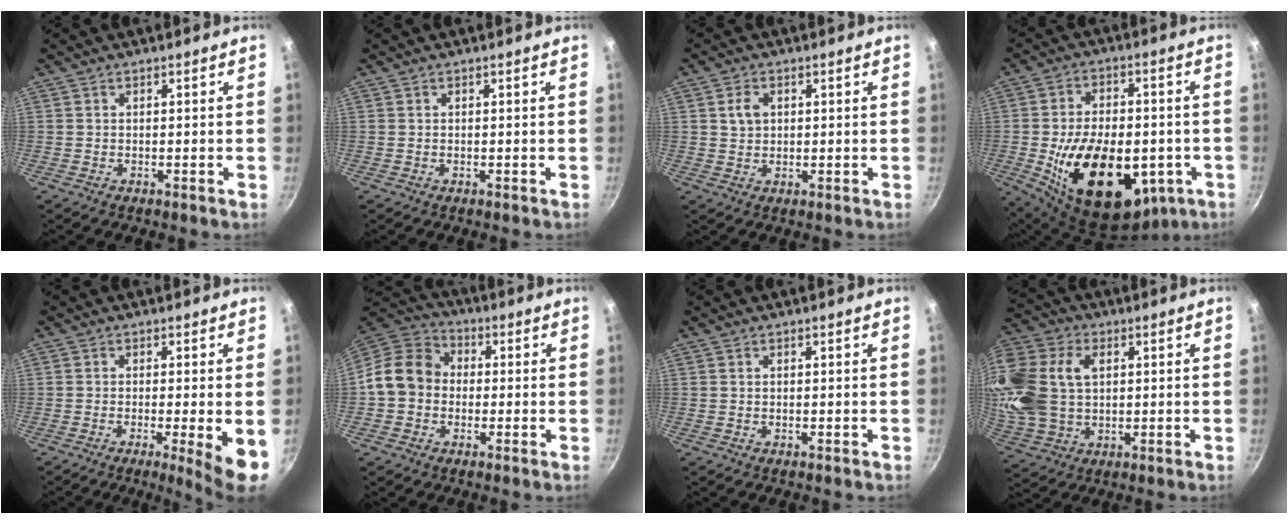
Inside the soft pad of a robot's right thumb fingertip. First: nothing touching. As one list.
[{"total": 0.0}, {"total": 3.3, "force": [0.9, 2.5, 2.0], "torque": [-0.027, 0.002, 0.016]}, {"total": 24.1, "force": [-5.4, 14.7, 18.2], "torque": [-0.285, 0.008, -0.063]}, {"total": 7.4, "force": [-1.8, 0.6, 7.1], "torque": [-0.098, -0.007, -0.022]}, {"total": 11.9, "force": [-0.7, 10.1, 6.3], "torque": [-0.078, 0.031, -0.035]}, {"total": 0.0}, {"total": 22.2, "force": [5.3, 15.9, 14.5], "torque": [-0.337, 0.021, 0.104]}]